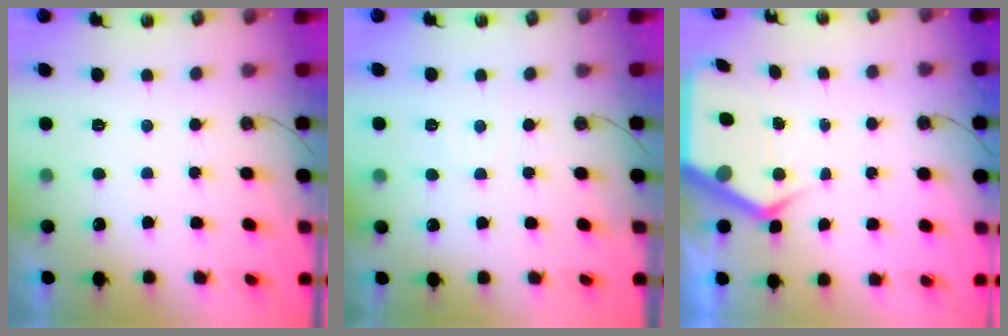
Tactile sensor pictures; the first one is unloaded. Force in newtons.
{"total": 3.2, "press": 3.1, "slide": 0.4}
{"total": 6.7, "press": 6.7, "slide": 0.4}